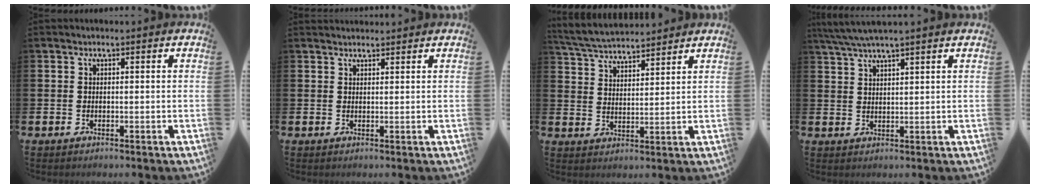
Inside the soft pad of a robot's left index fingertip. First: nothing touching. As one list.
[{"total": 1.3, "force": [1.3, 0.3, 0.0], "torque": [0.009, -0.002, 0.021]}, {"total": 5.0, "force": [4.9, 0.7, 0.4], "torque": [-0.031, -0.028, 0.088]}, {"total": 4.1, "force": [3.7, -0.1, 1.8], "torque": [-0.049, -0.007, 0.069]}]